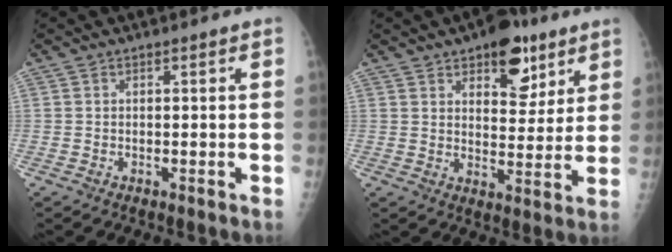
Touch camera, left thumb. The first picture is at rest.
{"total": 11.5, "force": [6.8, 5.9, 7.2], "torque": [-0.063, -0.032, 0.097]}